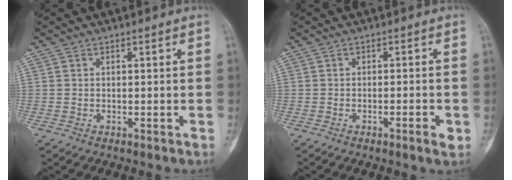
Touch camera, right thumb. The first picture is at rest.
{"total": 2.5, "force": [-1.1, 0.4, 2.2], "torque": [-0.037, 0.002, -0.016]}